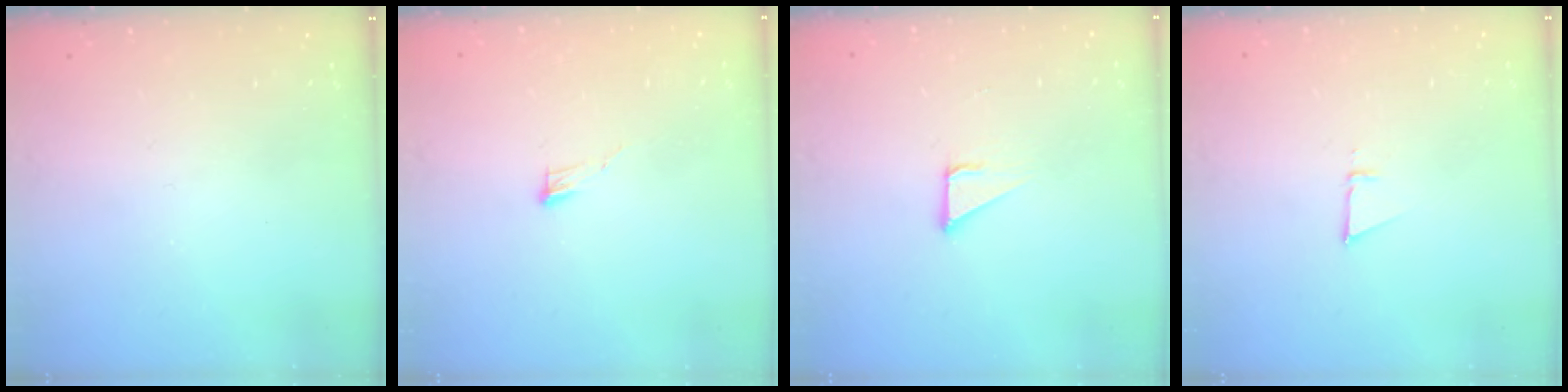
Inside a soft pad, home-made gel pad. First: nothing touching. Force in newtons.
{"total": 3.4, "press": 3.4, "slide": 0.2}
{"total": 2.1, "press": 2.1, "slide": 0.1}
{"total": 4.3, "press": 4.2, "slide": 0.7}